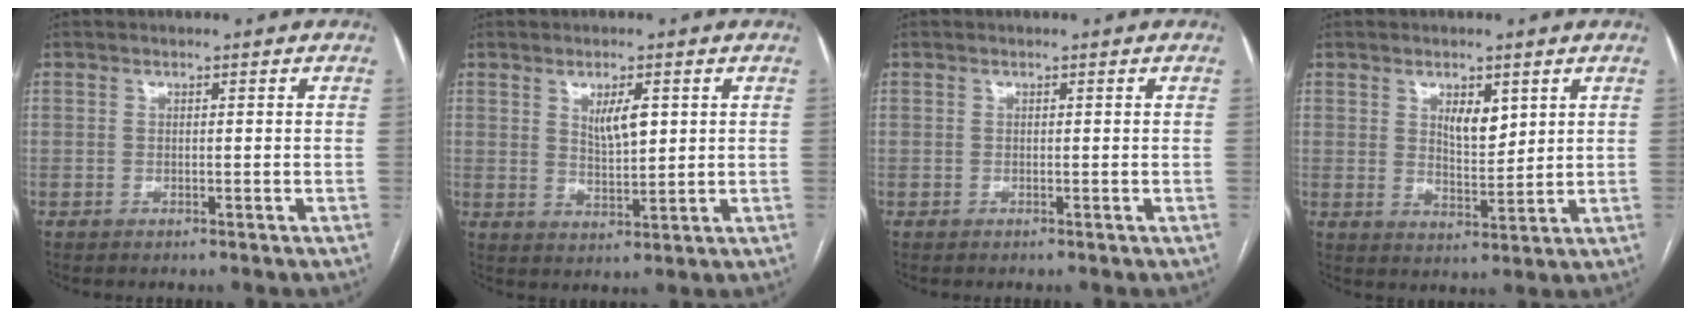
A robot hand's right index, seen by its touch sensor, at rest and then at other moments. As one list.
[{"total": 4.7, "force": [1.8, 1.4, 4.1], "torque": [-0.073, -0.004, 0.035]}, {"total": 0.0}, {"total": 4.8, "force": [2.2, 2.2, 3.7], "torque": [-0.062, -0.005, 0.042]}]